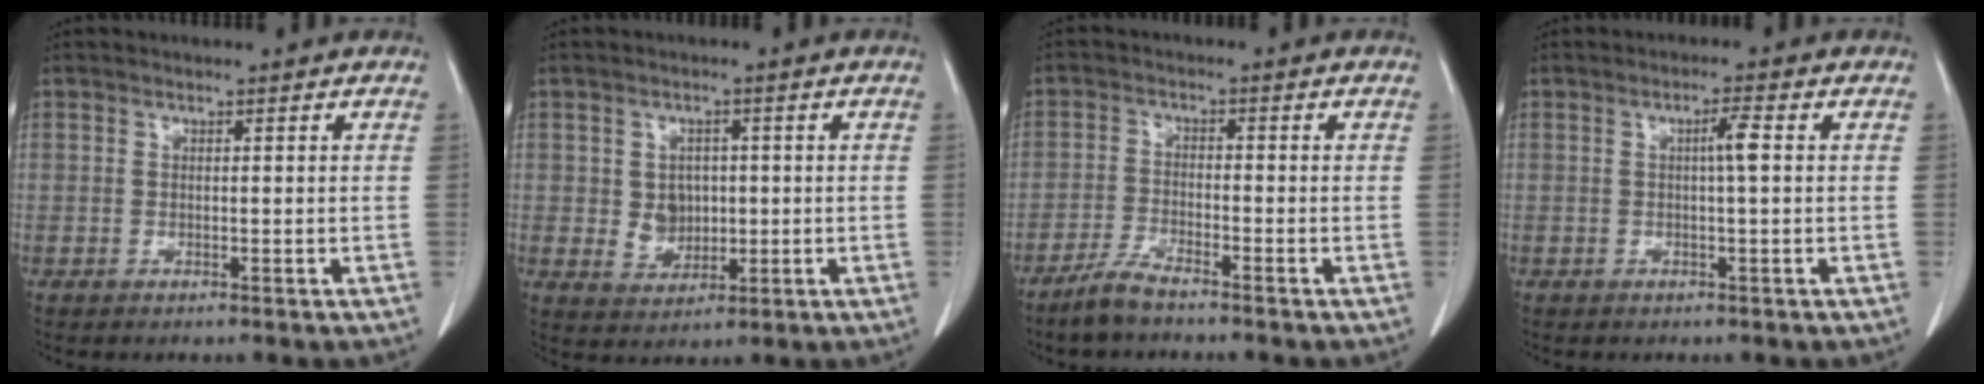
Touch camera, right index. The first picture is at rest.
{"total": 4.5, "force": [0.2, 3.8, 2.3], "torque": [-0.035, 0.006, 0.018]}
{"total": 4.2, "force": [-3.6, 0.3, 2.2], "torque": [-0.050, -0.009, -0.076]}
{"total": 2.4, "force": [0.2, -0.2, 2.4], "torque": [-0.042, 0.003, 0.004]}